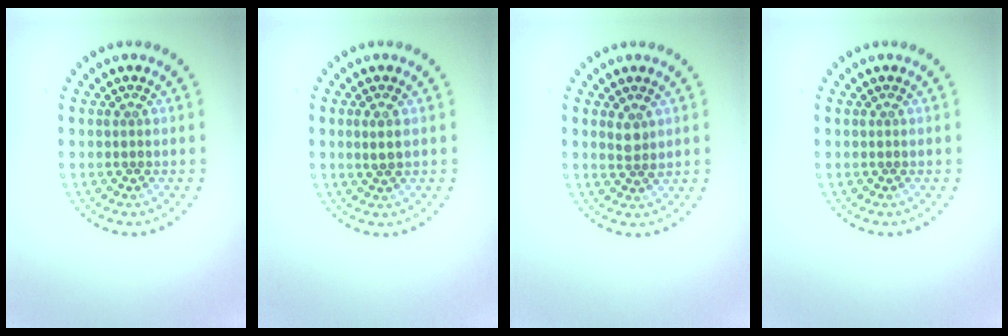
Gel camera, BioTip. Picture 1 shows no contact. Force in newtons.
{"total": 0.9, "press": 0.7, "slide": 0.6}
{"total": 1.5, "press": 1.3, "slide": 0.8}
{"total": 0.0}